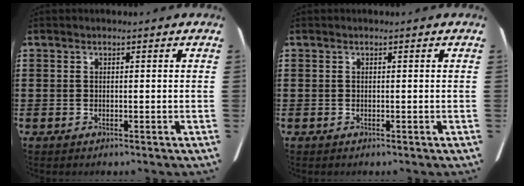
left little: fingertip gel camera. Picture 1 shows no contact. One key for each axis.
{"total": 0.0}